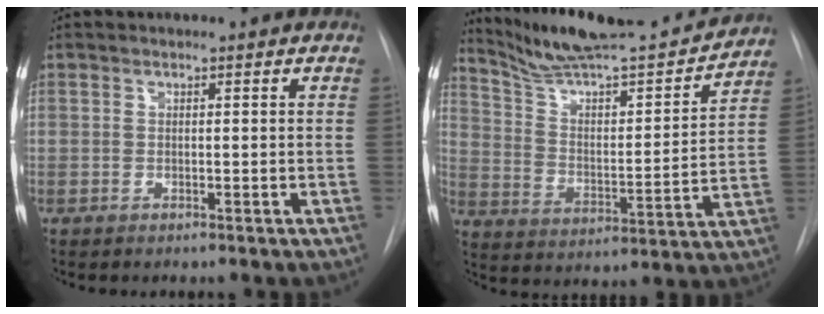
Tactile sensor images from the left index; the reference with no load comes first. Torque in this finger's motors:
{"motor_torque": [0.12, -0.32, 0.09, 0.08]}